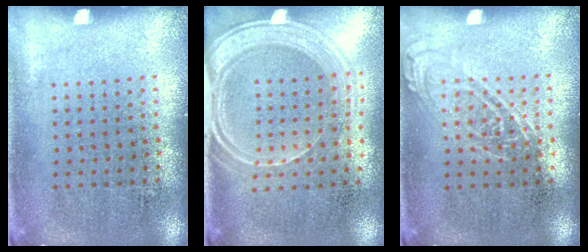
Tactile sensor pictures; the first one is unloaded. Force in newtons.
{"total": 1.9, "press": 1.7, "slide": 0.9}
{"total": 1.1, "press": 1.0, "slide": 0.3}